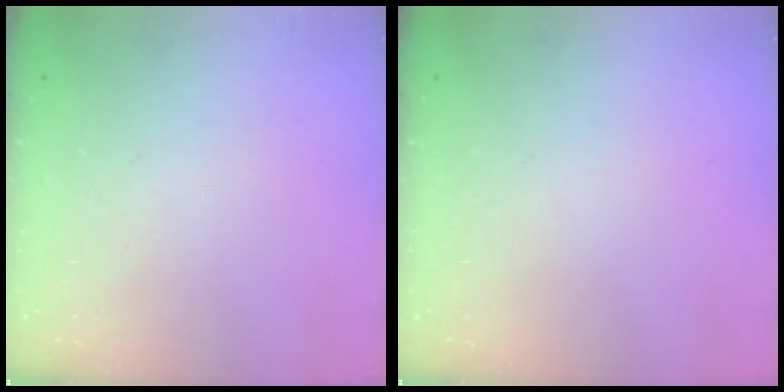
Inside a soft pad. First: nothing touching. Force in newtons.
{"total": 0.0}